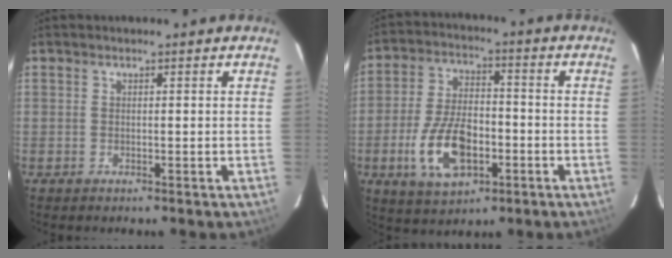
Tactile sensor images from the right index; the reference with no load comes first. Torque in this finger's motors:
{"motor_torque": [1.92, -0.22, 0.60, 0.12]}